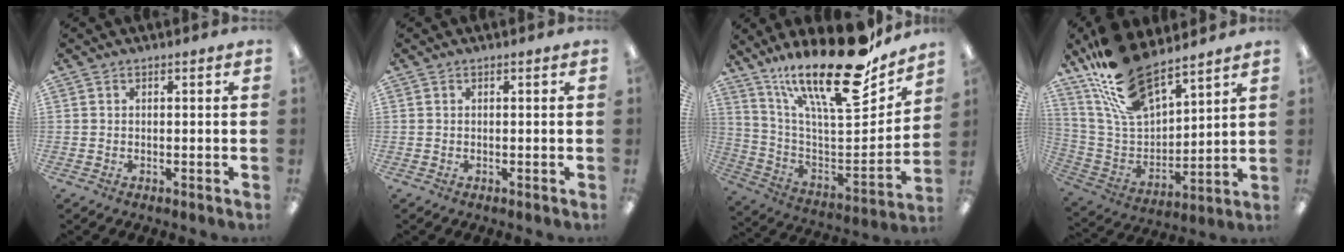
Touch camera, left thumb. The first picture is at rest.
{"total": 0.0}
{"total": 26.2, "force": [18.2, 7.3, 17.3], "torque": [-0.270, -0.126, 0.304]}
{"total": 19.4, "force": [15.2, 7.6, 9.4], "torque": [-0.198, -0.083, 0.279]}